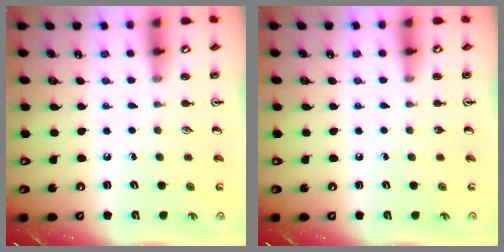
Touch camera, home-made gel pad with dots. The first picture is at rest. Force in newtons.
{"total": 0.0}